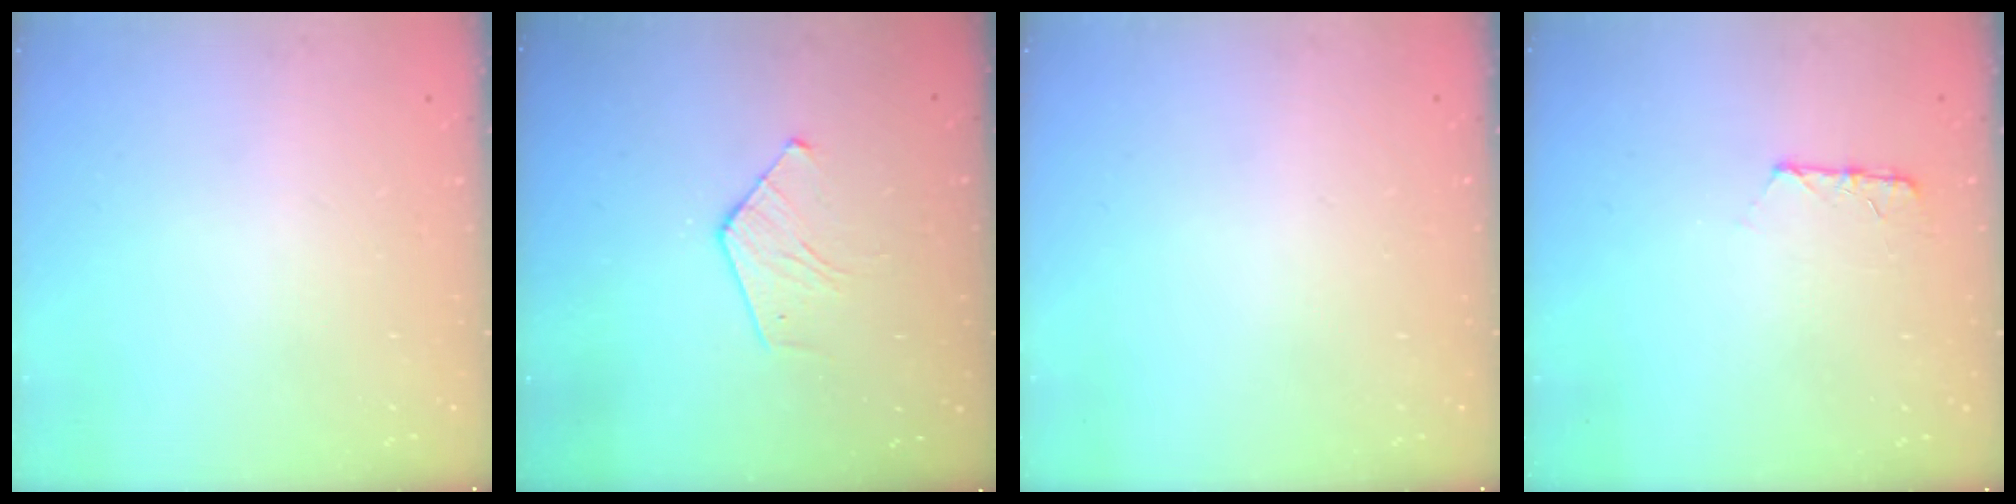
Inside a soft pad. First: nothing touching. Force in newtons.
{"total": 7.2, "press": 7.2, "slide": 0.8}
{"total": 0.0}
{"total": 5.9, "press": 5.9, "slide": 0.5}